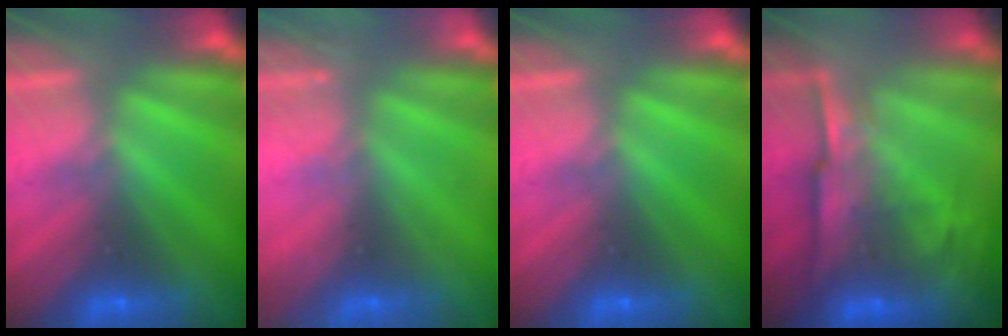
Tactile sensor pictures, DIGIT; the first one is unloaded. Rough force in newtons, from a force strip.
{"total": 2.2}
{"total": 0.0}
{"total": 7.3}